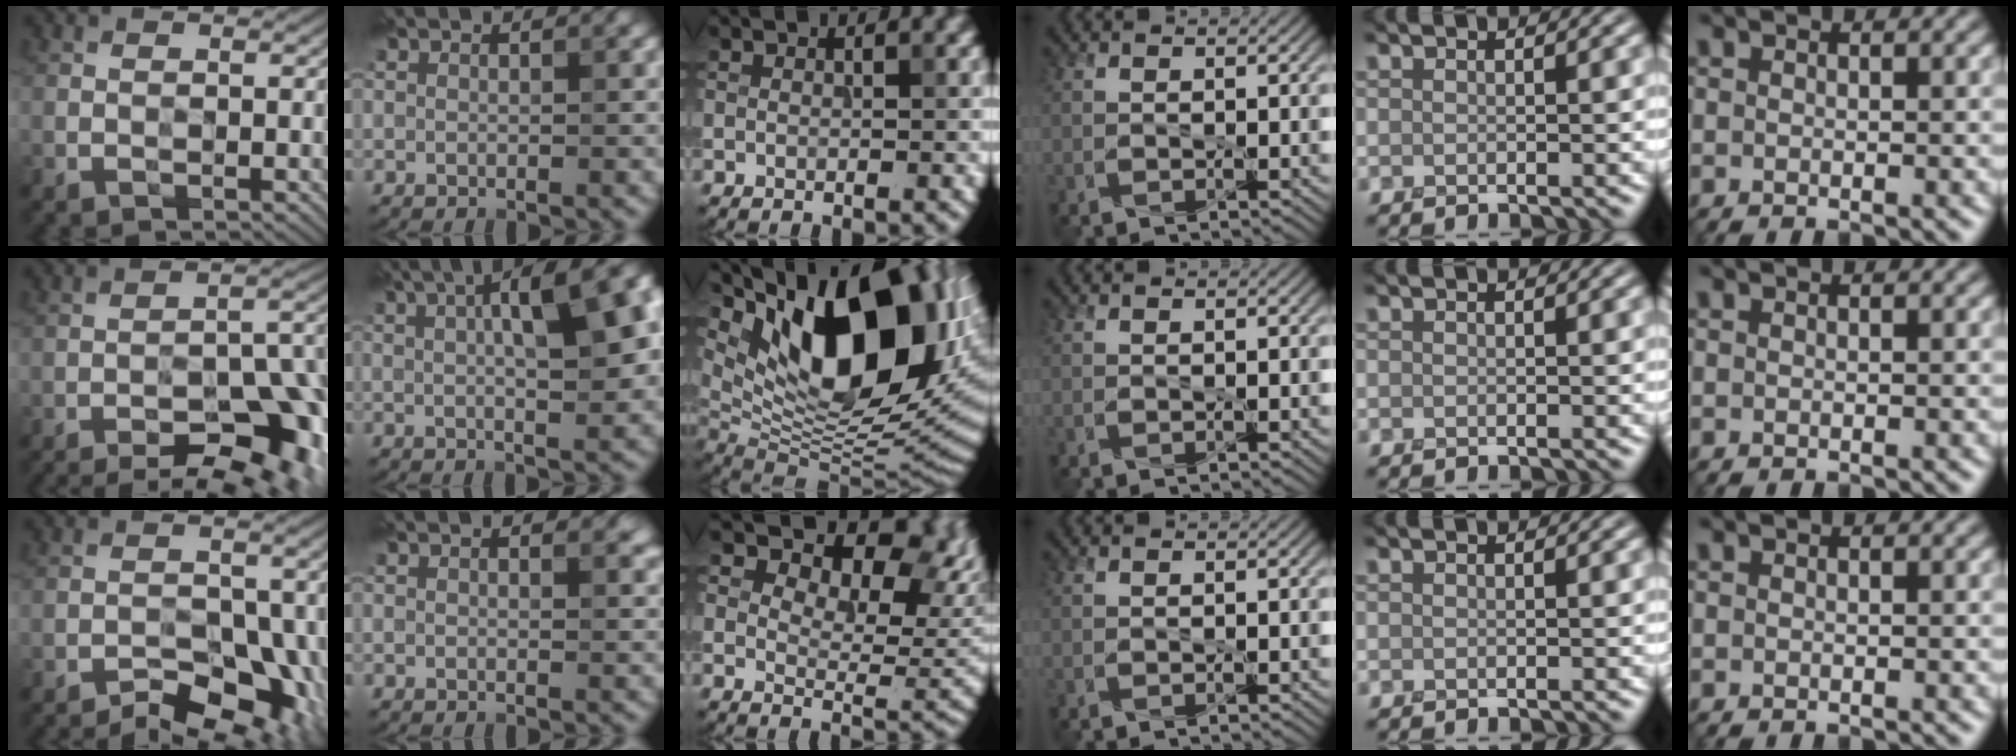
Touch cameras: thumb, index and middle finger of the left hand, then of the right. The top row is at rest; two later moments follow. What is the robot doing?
{"motion": "peel", "object": "cling film"}